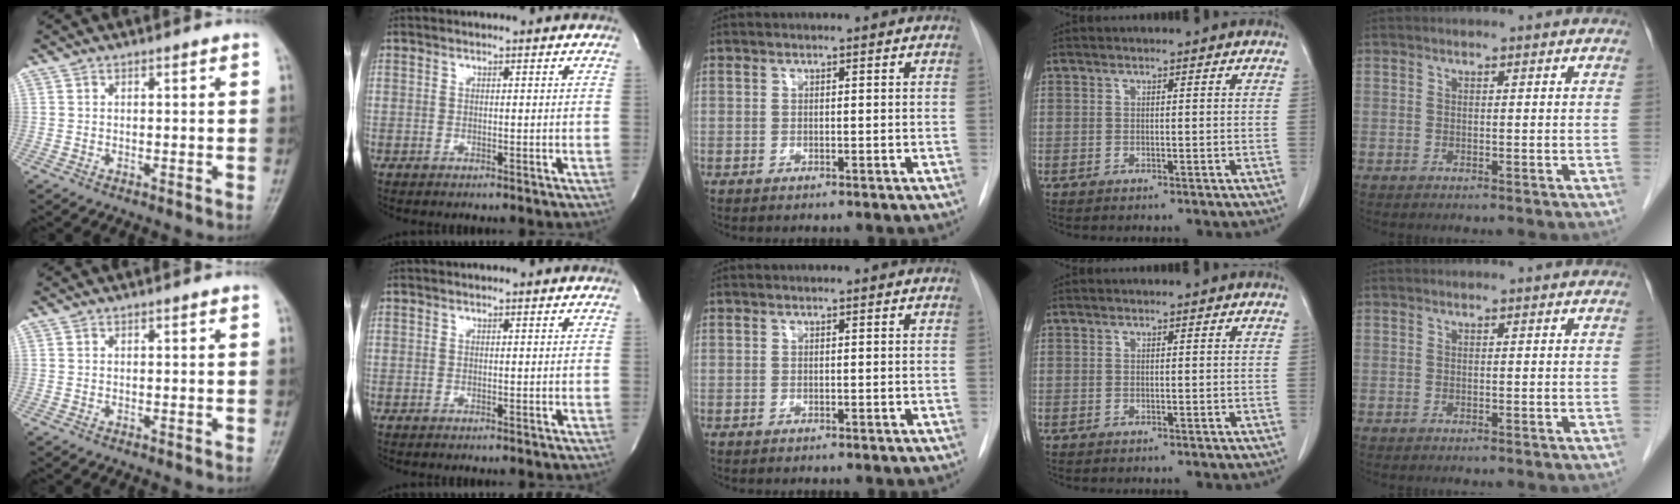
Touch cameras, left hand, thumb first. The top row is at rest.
{}